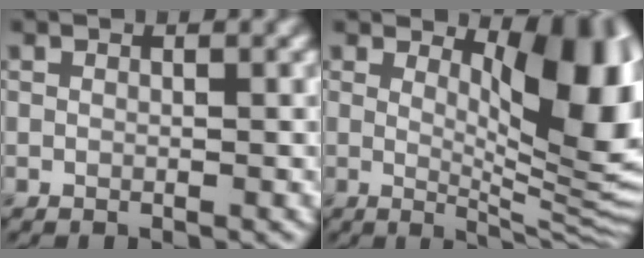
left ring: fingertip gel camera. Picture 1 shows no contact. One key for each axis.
{"total": 10.7, "fx": 3.0, "fy": 4.1, "fz": 9.4, "tx": -0.116, "ty": -0.006, "tz": 0.047}